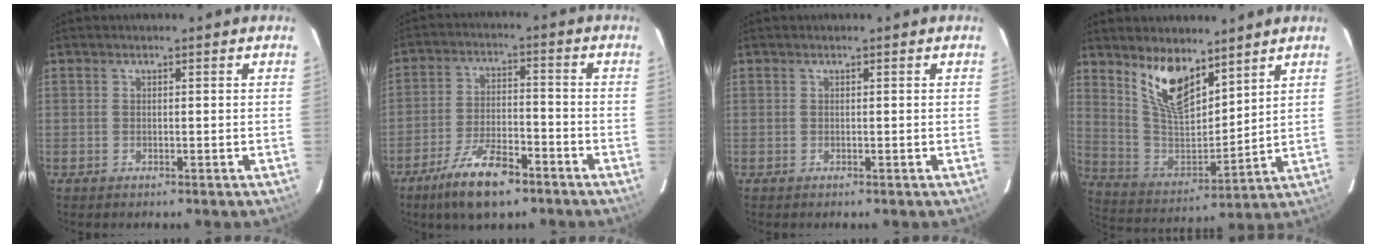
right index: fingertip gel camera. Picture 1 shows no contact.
{"total": 11.5, "force": [-7.8, 4.1, 7.4], "torque": [-0.161, -0.007, -0.136]}
{"total": 0.0}
{"total": 13.1, "force": [8.9, 5.2, 8.0], "torque": [-0.155, -0.007, 0.182]}